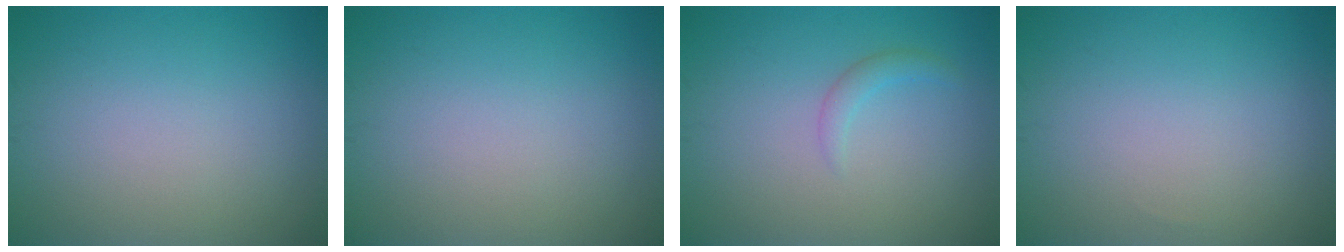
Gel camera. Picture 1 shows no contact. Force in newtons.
{"total": 0.0}
{"total": 1.2, "press": 1.2, "slide": 0.1}
{"total": 0.0}